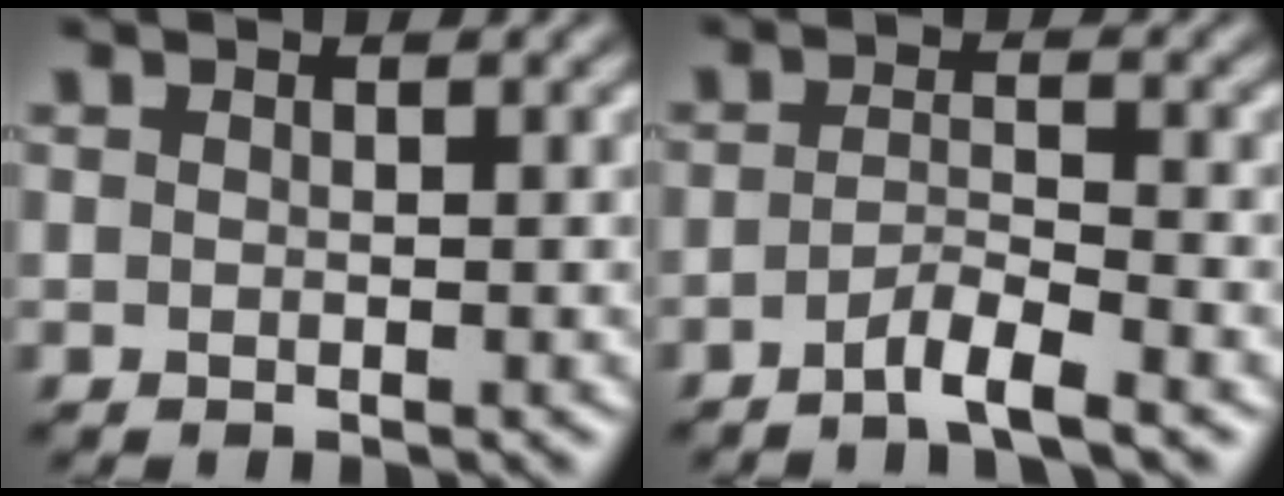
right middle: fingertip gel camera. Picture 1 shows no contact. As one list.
[{"total": 2.8, "force": [-1.9, 0.3, 2.0], "torque": [-0.034, 0.001, -0.045]}]